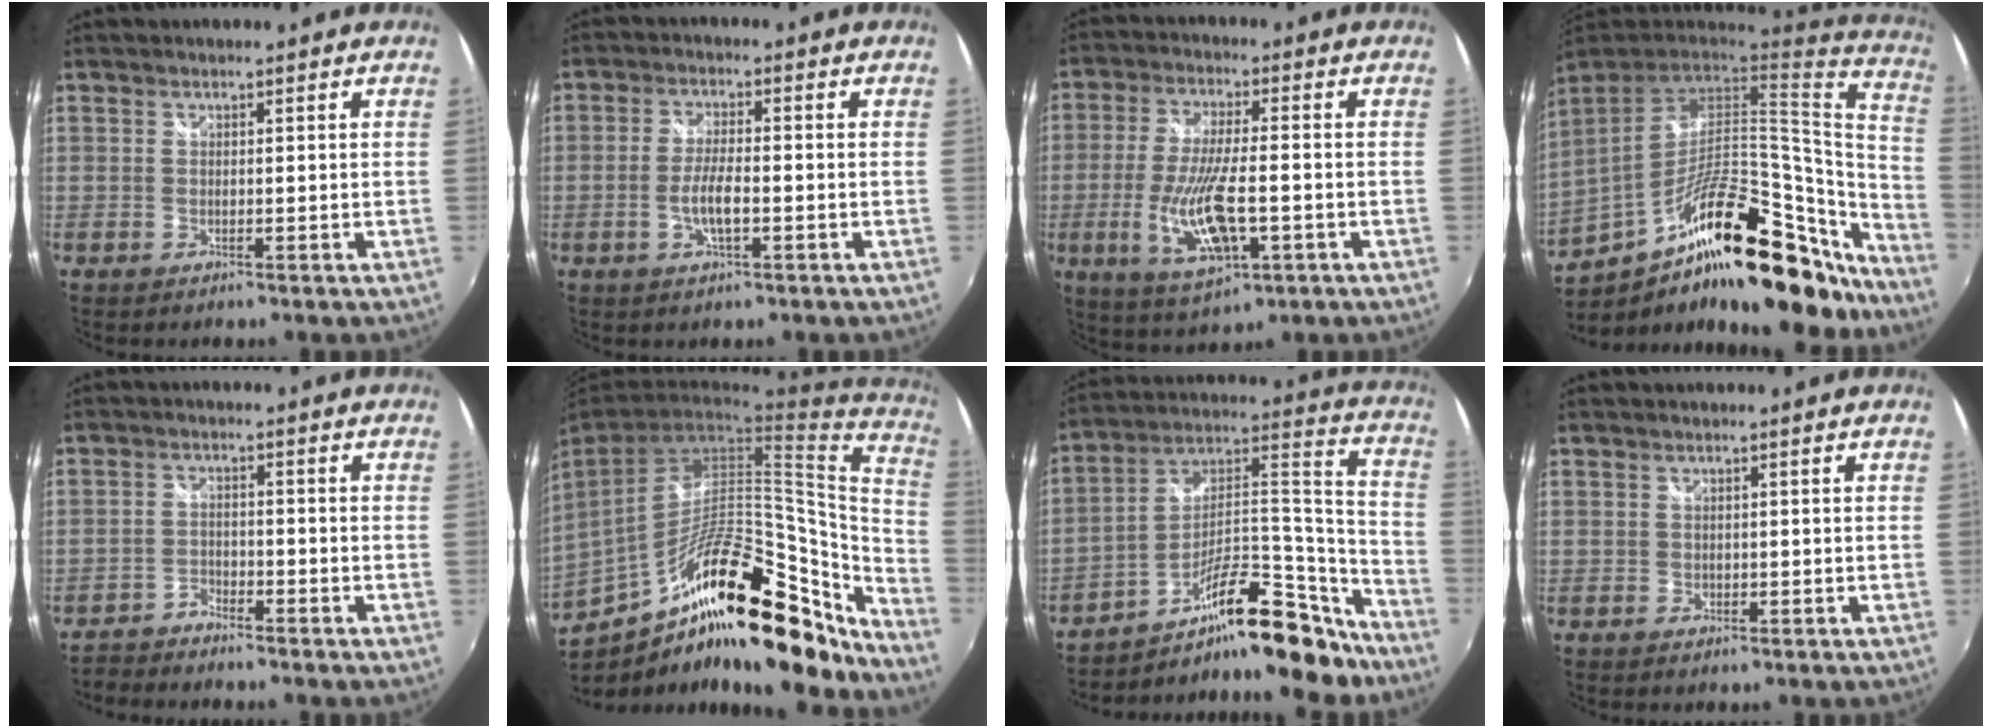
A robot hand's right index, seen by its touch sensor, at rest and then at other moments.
{"total": 5.0, "force": [-1.6, 1.1, 4.6], "torque": [-0.096, 0.001, -0.030]}
{"total": 13.6, "force": [-3.6, 4.5, 12.3], "torque": [-0.247, -0.019, -0.060]}
{"total": 34.3, "force": [-20.1, 13.1, 24.5], "torque": [-0.374, -0.010, -0.296]}
{"total": 3.7, "force": [-3.5, 0.9, 0.5], "torque": [-0.023, 0.000, -0.068]}
{"total": 27.0, "force": [-16.5, 9.7, 19.0], "torque": [-0.285, -0.002, -0.259]}
{"total": 22.1, "force": [-16.5, 7.5, 12.6], "torque": [-0.174, 0.051, -0.241]}
{"total": 0.7, "force": [-0.2, 0.7, 0.1], "torque": [0.000, -0.002, -0.002]}